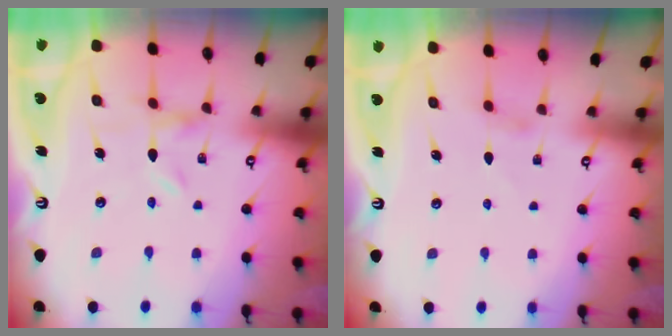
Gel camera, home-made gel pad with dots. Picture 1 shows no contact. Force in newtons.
{"total": 1.6, "press": 1.5, "slide": 0.4}